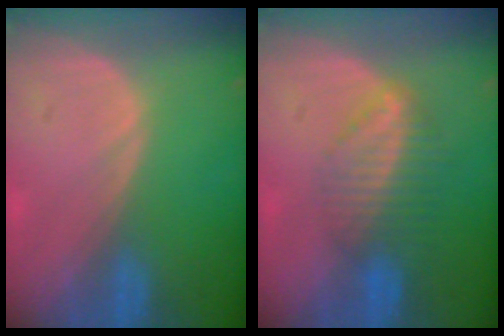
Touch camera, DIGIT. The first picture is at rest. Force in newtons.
{"total": 7.0, "press": 6.0, "slide": 3.6}